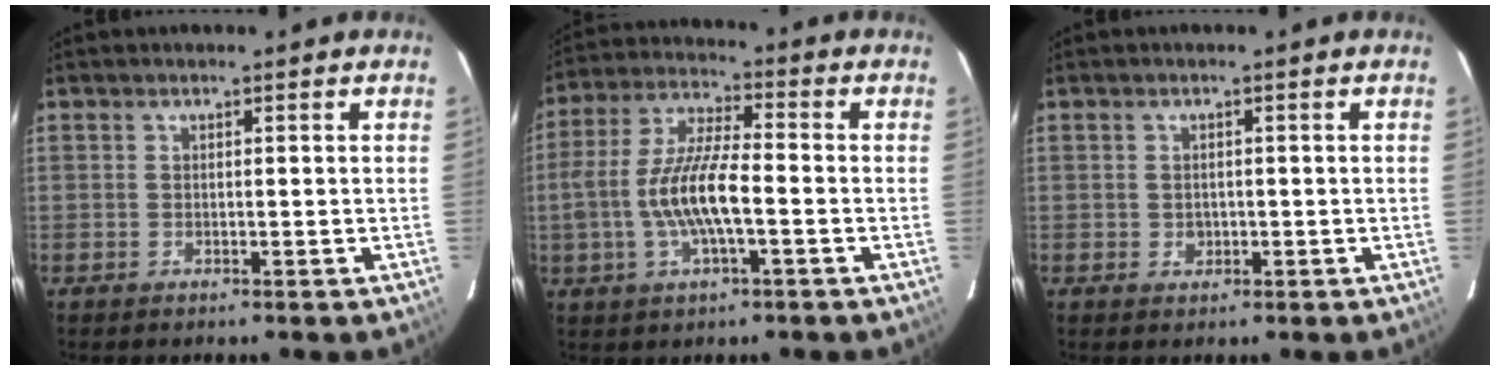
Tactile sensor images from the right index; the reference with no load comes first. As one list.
[{"total": 12.1, "force": [-2.7, 3.4, 11.3], "torque": [-0.233, 0.003, -0.052]}, {"total": 1.6, "force": [-0.3, 1.5, 0.5], "torque": [-0.006, 0.001, 0.000]}]